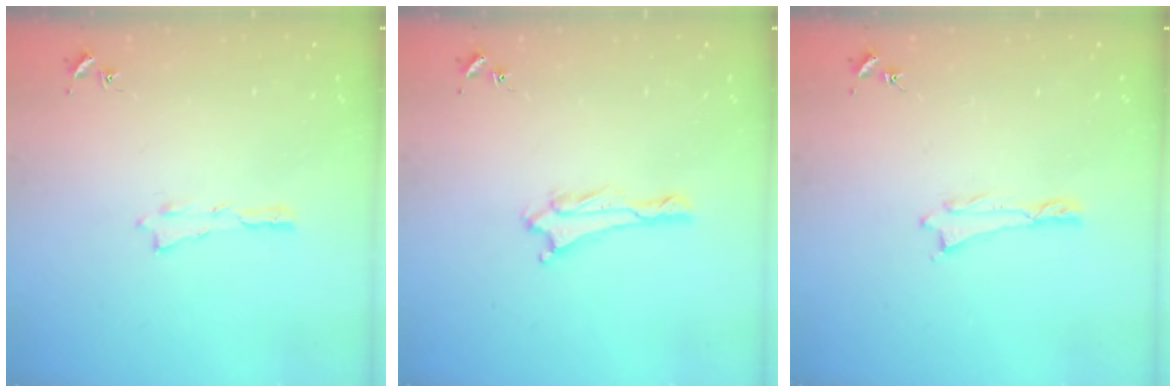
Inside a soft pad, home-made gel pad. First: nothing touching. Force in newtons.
{"total": 1.4, "press": 1.4, "slide": 0.2}
{"total": 0.5, "press": 0.5, "slide": 0.2}